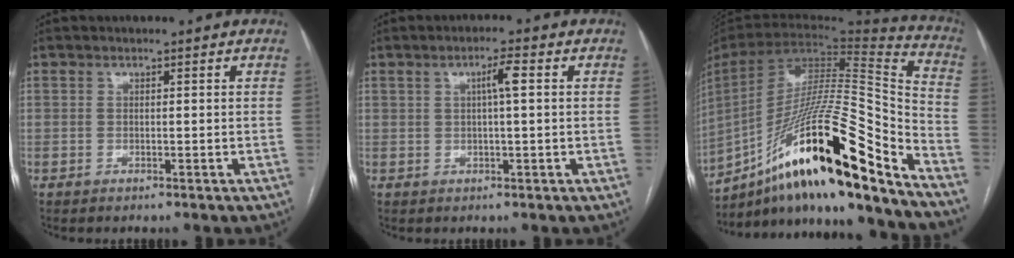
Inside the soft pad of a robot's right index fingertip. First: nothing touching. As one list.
[{"total": 3.1, "force": [0.8, 0.4, 3.0], "torque": [-0.052, 0.007, 0.013]}, {"total": 29.6, "force": [-17.8, 3.5, 23.4], "torque": [-0.393, -0.005, -0.307]}]